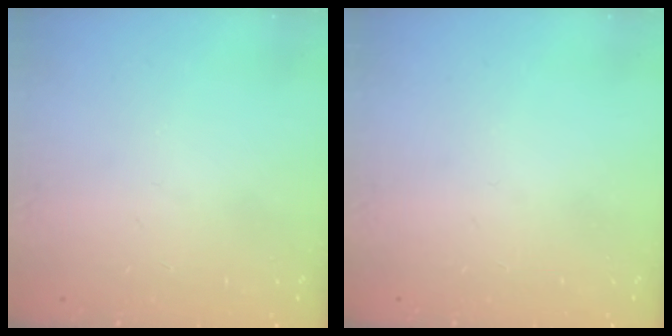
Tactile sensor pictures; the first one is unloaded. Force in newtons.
{"total": 0.0}